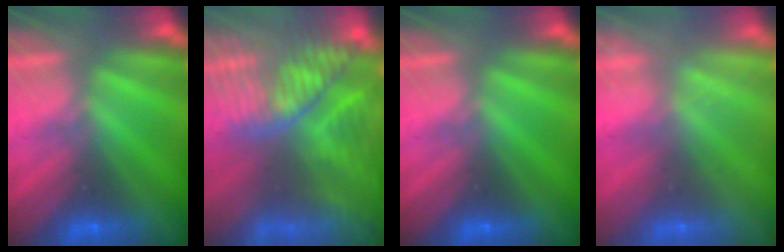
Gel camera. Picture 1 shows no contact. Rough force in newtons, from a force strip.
{"total": 7.4}
{"total": 0.0}
{"total": 2.3}